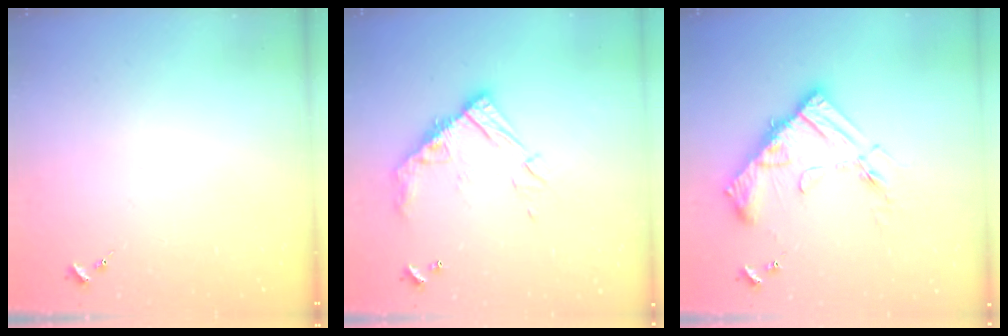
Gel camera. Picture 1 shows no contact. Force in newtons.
{"total": 12.5, "press": 12.5, "slide": 1.0}
{"total": 16.6, "press": 16.6, "slide": 1.1}